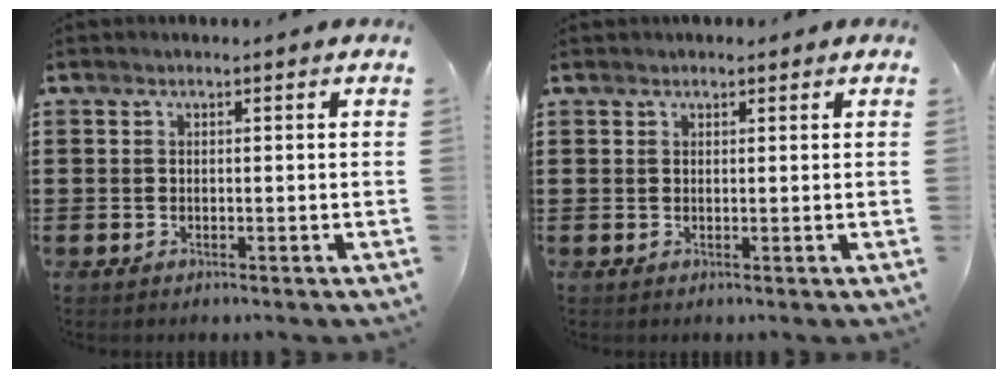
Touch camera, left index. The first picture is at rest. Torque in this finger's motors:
{"motor_torque": [-1.00, -1.14, -0.64, 0.06]}